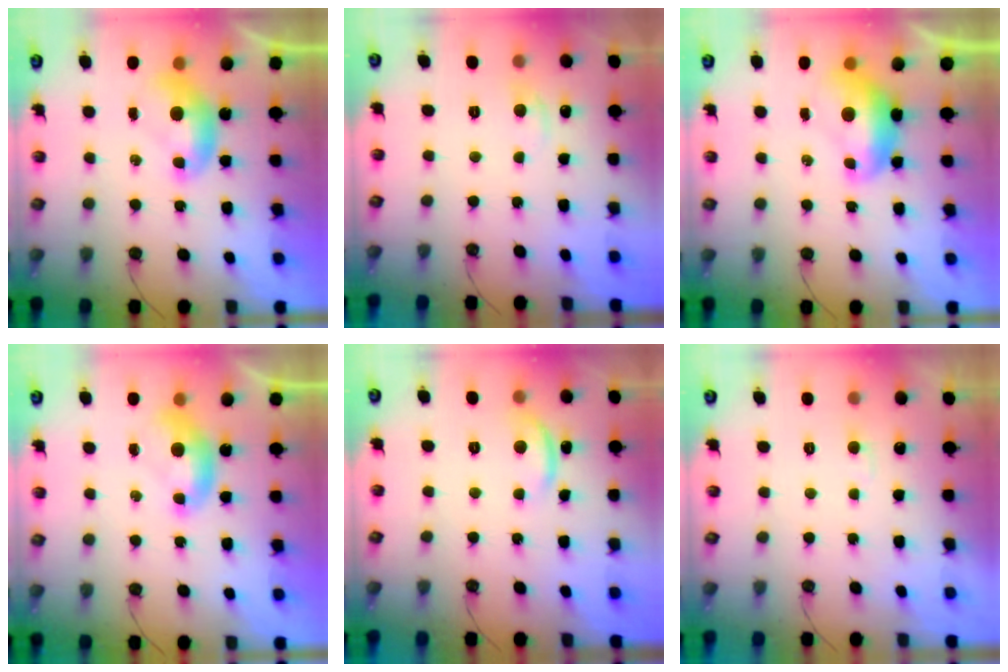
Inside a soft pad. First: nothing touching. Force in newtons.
{"total": 1.6, "press": 1.4, "slide": 0.7}
{"total": 1.6, "press": 1.5, "slide": 0.6}
{"total": 0.6, "press": 0.0, "slide": 0.6}
{"total": 2.7, "press": 2.7, "slide": 0.4}
{"total": 3.6, "press": 3.5, "slide": 0.3}